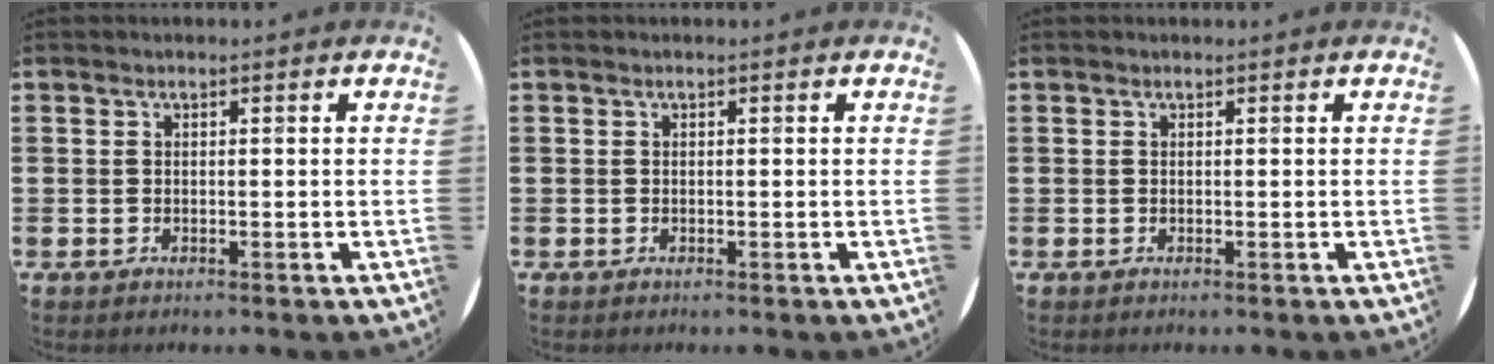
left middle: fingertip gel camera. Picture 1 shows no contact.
{"total": 0.0}
{"total": 0.0}